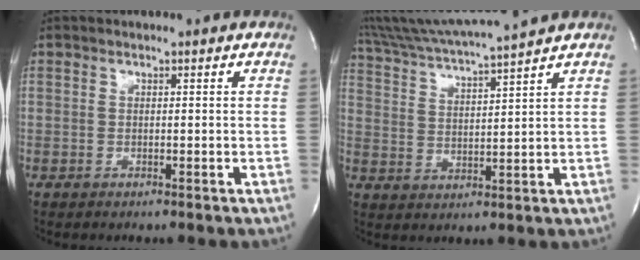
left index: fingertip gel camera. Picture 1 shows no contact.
{"total": 12.6, "force": [11.2, -2.3, 5.3], "torque": [-0.102, -0.004, 0.186]}